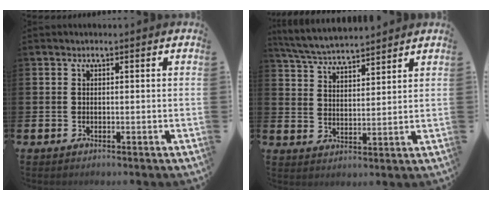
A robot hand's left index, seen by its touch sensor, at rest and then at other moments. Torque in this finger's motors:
{"motor_torque": [0.04, -0.46, 0.75, 0.11]}